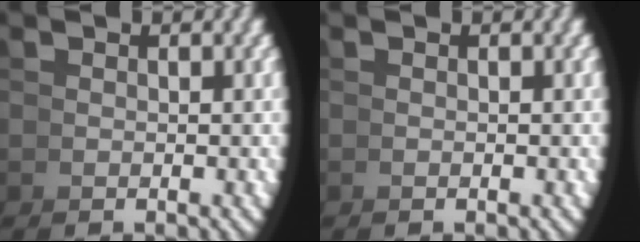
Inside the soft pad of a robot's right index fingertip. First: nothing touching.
{"total": 0.0}